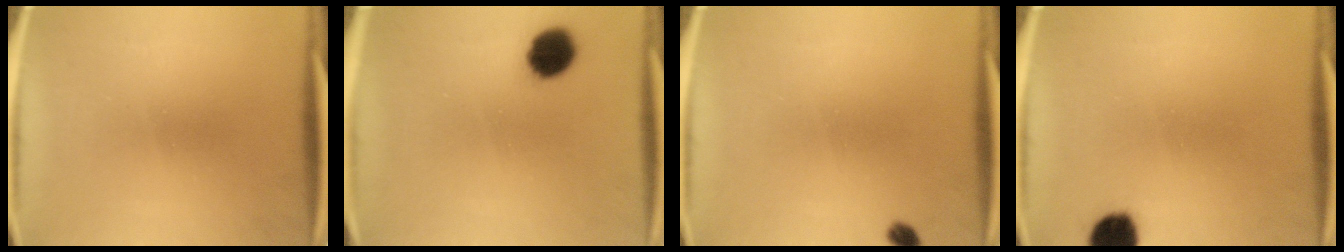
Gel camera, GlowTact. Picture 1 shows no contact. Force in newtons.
{"total": 8.0}
{"total": 1.5}
{"total": 6.7}